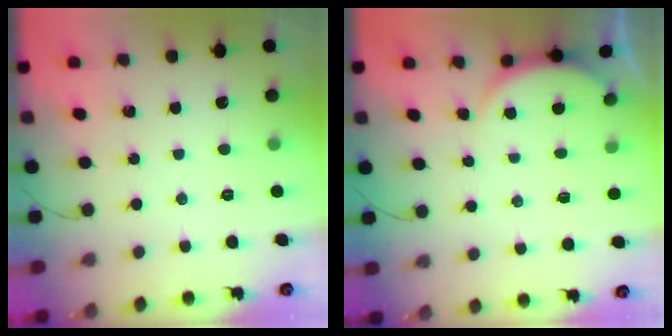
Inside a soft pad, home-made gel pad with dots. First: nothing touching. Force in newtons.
{"total": 2.9, "press": 2.8, "slide": 0.6}